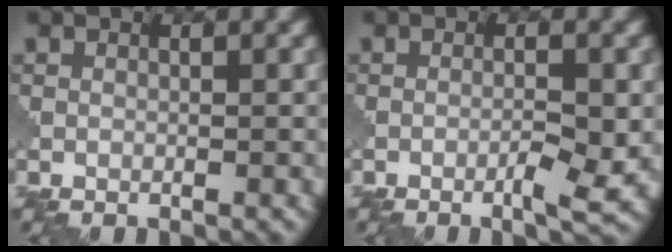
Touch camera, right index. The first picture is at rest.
{"total": 2.7, "force": [-1.2, 0.1, 2.5], "torque": [-0.041, 0.002, -0.021]}